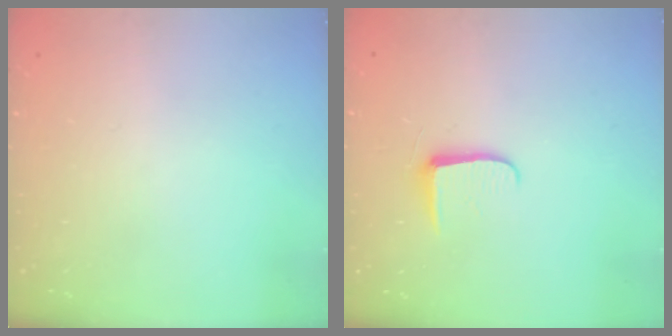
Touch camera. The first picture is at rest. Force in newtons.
{"total": 5.9, "press": 5.8, "slide": 0.8}